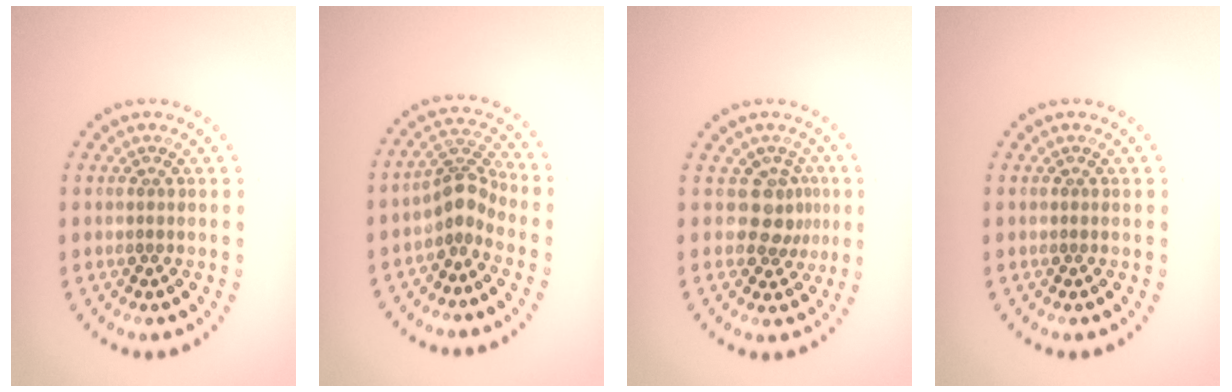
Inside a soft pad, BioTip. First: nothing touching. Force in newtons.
{"total": 2.8, "press": 2.1, "slide": 2.0}
{"total": 2.7, "press": 2.1, "slide": 1.7}
{"total": 0.0}